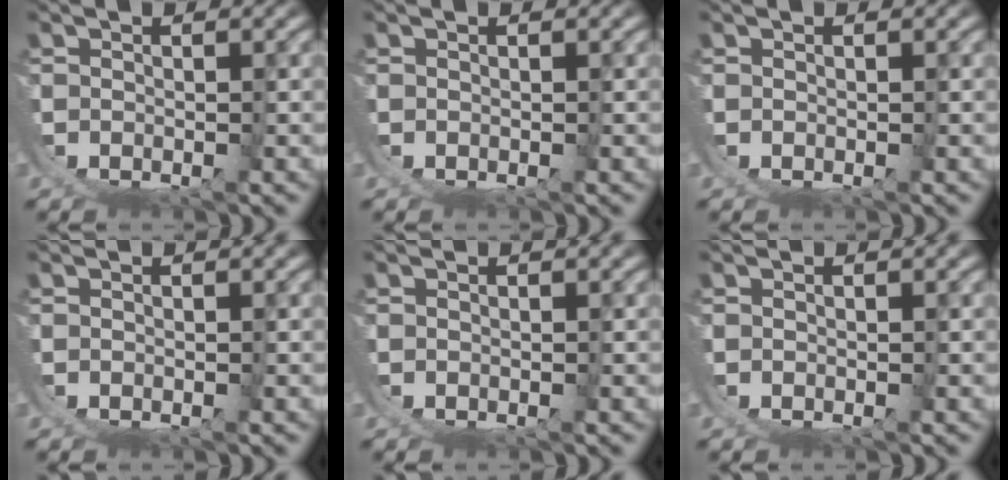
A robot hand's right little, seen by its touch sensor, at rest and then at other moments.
{"total": 0.0}
{"total": 0.0}
{"total": 0.0}
{"total": 0.0}
{"total": 0.0}